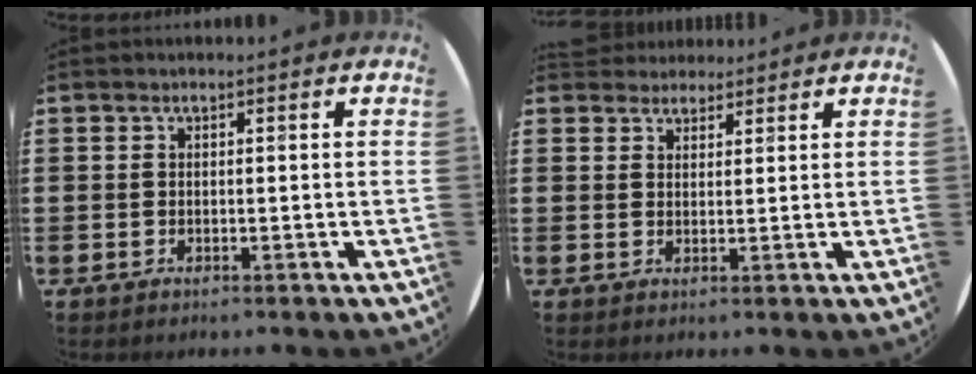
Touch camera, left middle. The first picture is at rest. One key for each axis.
{"total": 2.5, "fx": 2.3, "fy": 0.9, "fz": -0.2, "tx": 0.000, "ty": 0.002, "tz": 0.045}